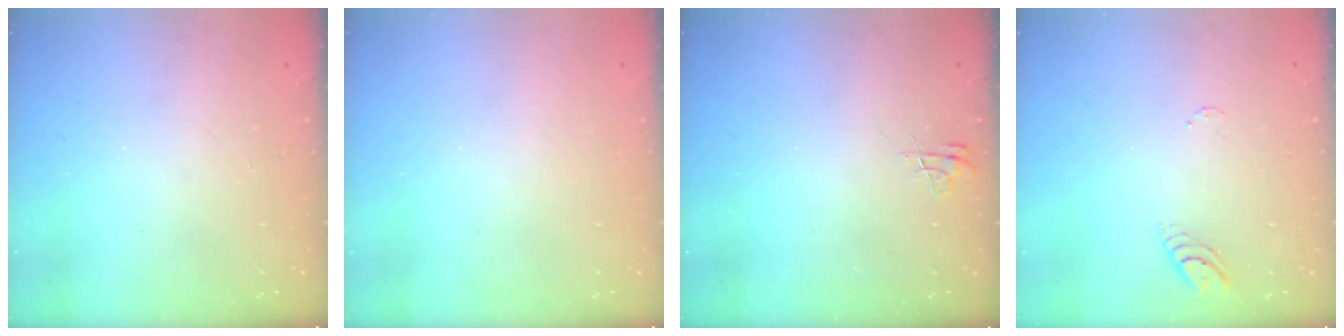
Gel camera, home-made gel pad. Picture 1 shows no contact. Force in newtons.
{"total": 0.0}
{"total": 3.9, "press": 3.8, "slide": 0.4}
{"total": 3.6, "press": 3.5, "slide": 0.4}